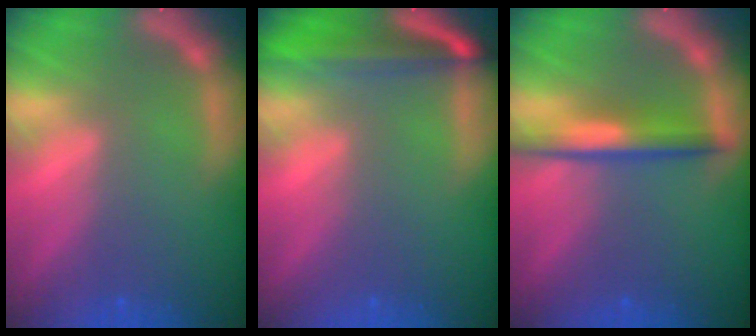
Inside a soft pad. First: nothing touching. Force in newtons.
{"total": 6.6}
{"total": 4.0}